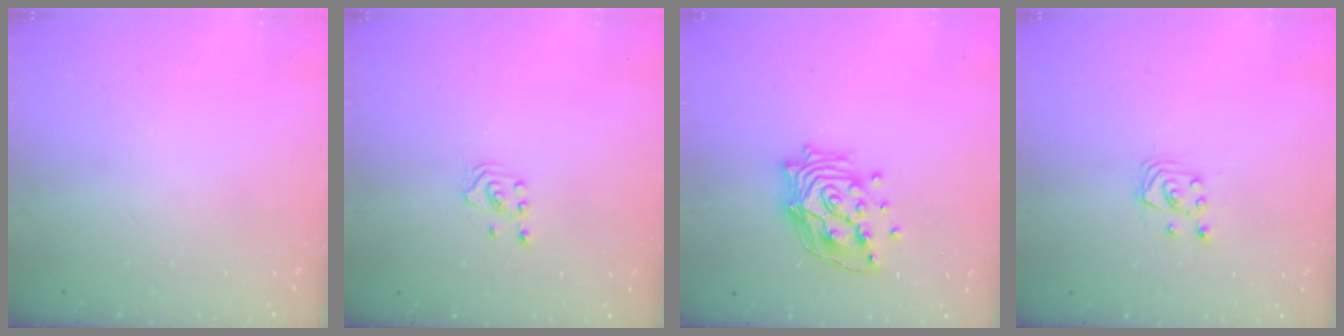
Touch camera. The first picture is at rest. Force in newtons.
{"total": 2.0, "press": 2.0, "slide": 0.3}
{"total": 14.8, "press": 14.6, "slide": 2.2}
{"total": 2.9, "press": 2.8, "slide": 0.3}